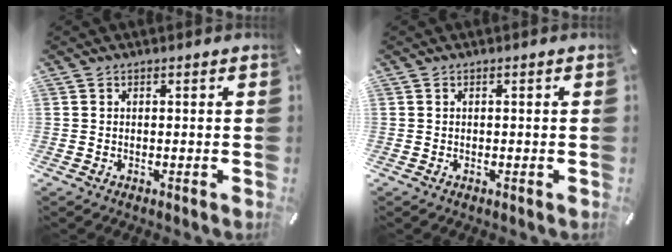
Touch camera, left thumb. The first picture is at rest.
{"total": 0.0}